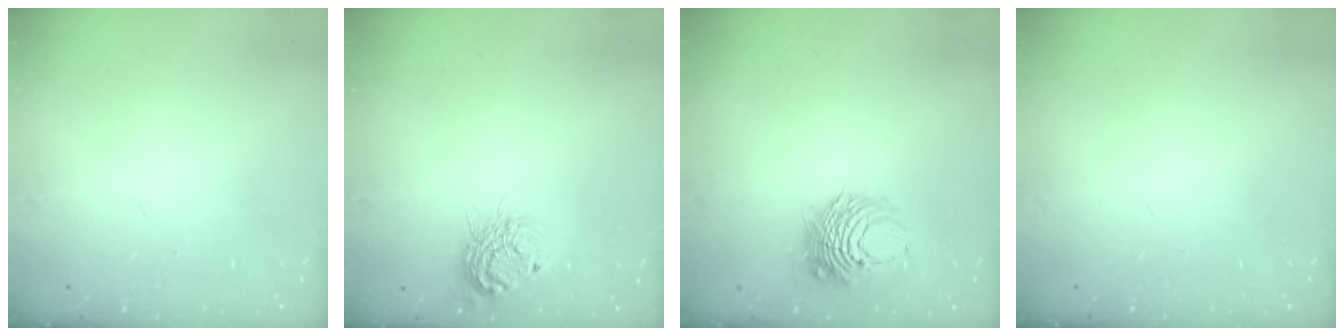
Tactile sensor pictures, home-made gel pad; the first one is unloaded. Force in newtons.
{"total": 12.1, "press": 12.0, "slide": 0.9}
{"total": 8.4, "press": 8.4, "slide": 0.7}
{"total": 0.0}